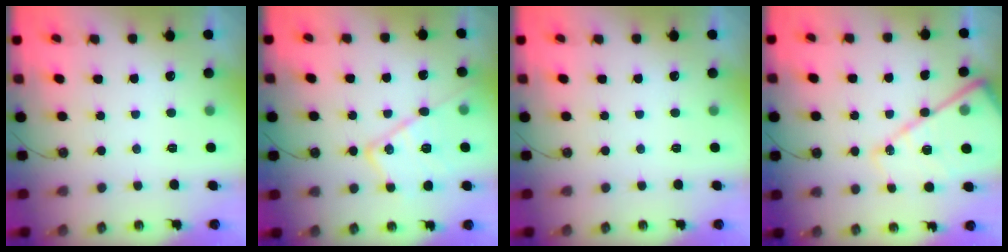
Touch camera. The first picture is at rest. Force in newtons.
{"total": 16.1, "press": 16.0, "slide": 1.2}
{"total": 0.0}
{"total": 16.9, "press": 16.8, "slide": 1.5}